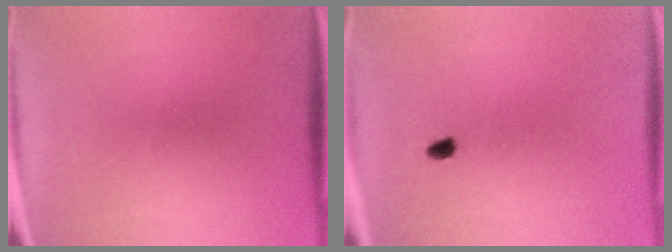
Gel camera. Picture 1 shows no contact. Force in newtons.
{"total": 1.2}